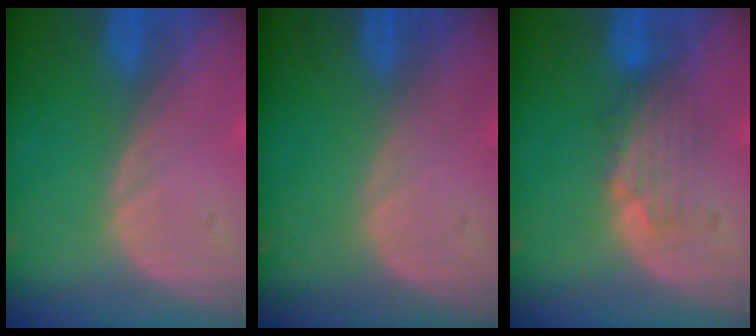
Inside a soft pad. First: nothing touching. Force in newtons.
{"total": 0.0}
{"total": 4.0, "press": 3.6, "slide": 1.8}